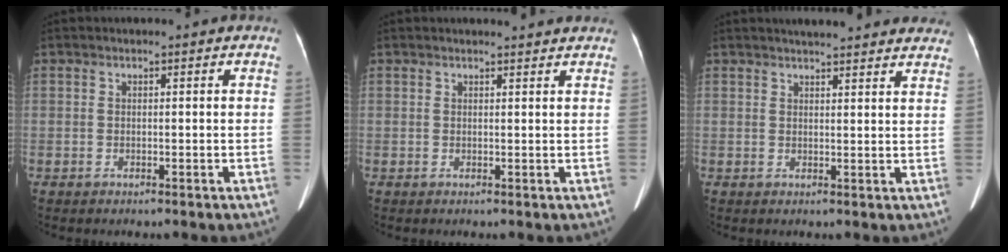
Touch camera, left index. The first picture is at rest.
{"total": 3.2, "force": [3.1, 0.0, 0.7], "torque": [-0.013, 0.007, 0.033]}
{"total": 16.0, "force": [14.6, 2.5, 6.0], "torque": [-0.067, 0.017, 0.167]}